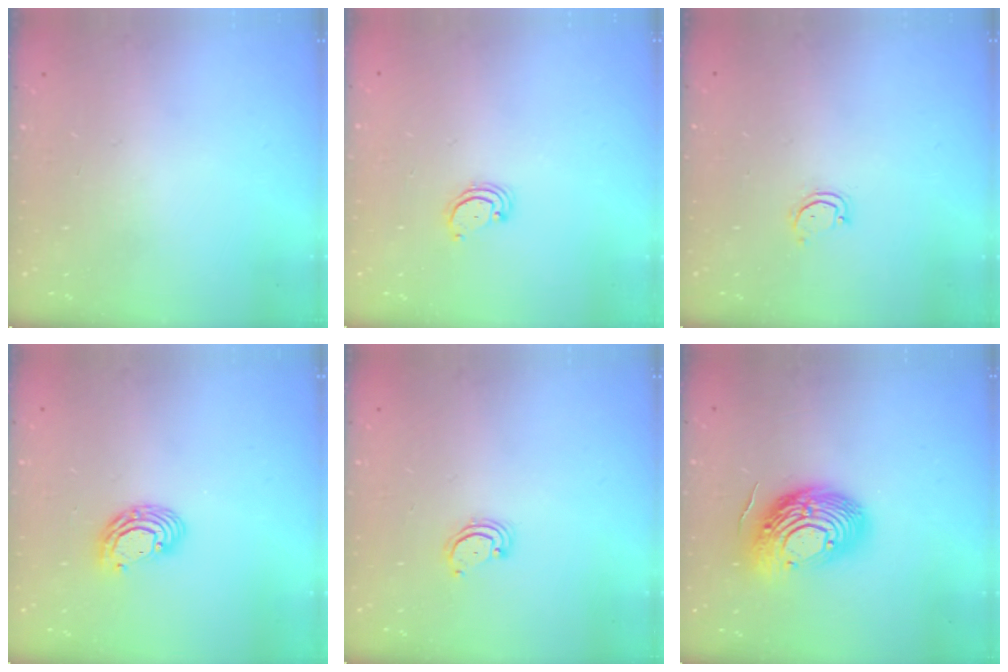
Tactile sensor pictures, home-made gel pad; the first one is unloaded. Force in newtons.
{"total": 2.8, "press": 2.8, "slide": 0.3}
{"total": 2.9, "press": 2.9, "slide": 0.3}
{"total": 7.8, "press": 7.7, "slide": 1.2}
{"total": 2.3, "press": 2.2, "slide": 0.2}
{"total": 16.9, "press": 16.9, "slide": 1.2}